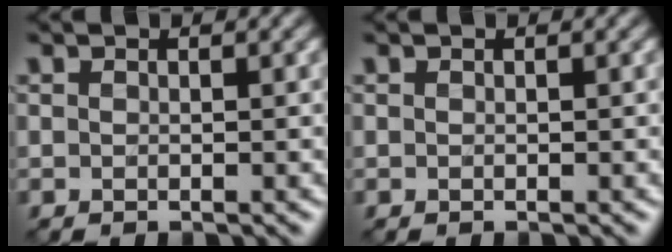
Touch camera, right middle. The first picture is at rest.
{"total": 0.0}